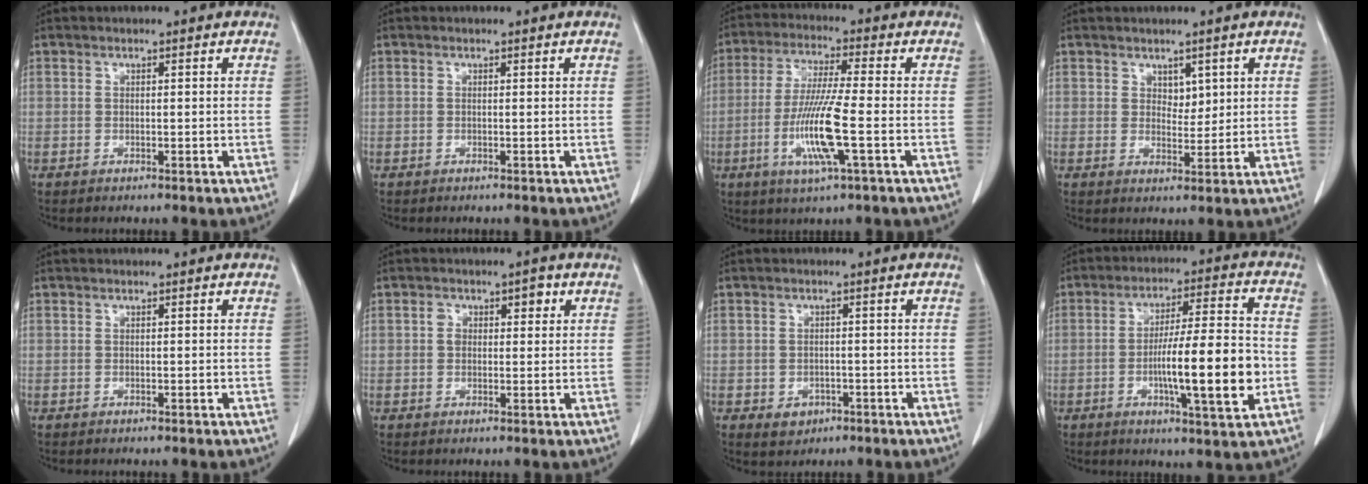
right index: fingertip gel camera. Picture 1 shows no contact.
{"total": 0.0}
{"total": 11.0, "force": [-2.9, 0.1, 10.6], "torque": [-0.216, -0.015, -0.061]}
{"total": 2.5, "force": [1.2, 1.5, 1.6], "torque": [-0.018, -0.003, 0.023]}
{"total": 0.0}
{"total": 3.5, "force": [1.1, 2.3, 2.4], "torque": [-0.037, 0.016, 0.017]}
{"total": 2.9, "force": [-1.2, 2.3, 1.1], "torque": [-0.013, 0.004, -0.004]}
{"total": 13.9, "force": [-2.9, 1.1, 13.6], "torque": [-0.220, -0.001, -0.047]}